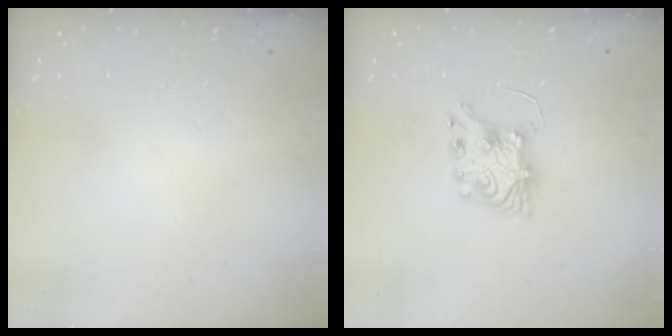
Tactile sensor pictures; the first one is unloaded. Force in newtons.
{"total": 7.8, "press": 7.7, "slide": 0.4}